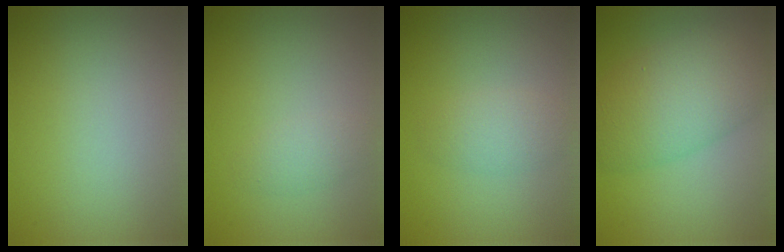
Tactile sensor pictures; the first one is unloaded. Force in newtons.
{"total": 1.4, "press": 1.4, "slide": 0.1}
{"total": 2.0, "press": 2.0, "slide": 0.0}
{"total": 7.6, "press": 7.6, "slide": 0.3}